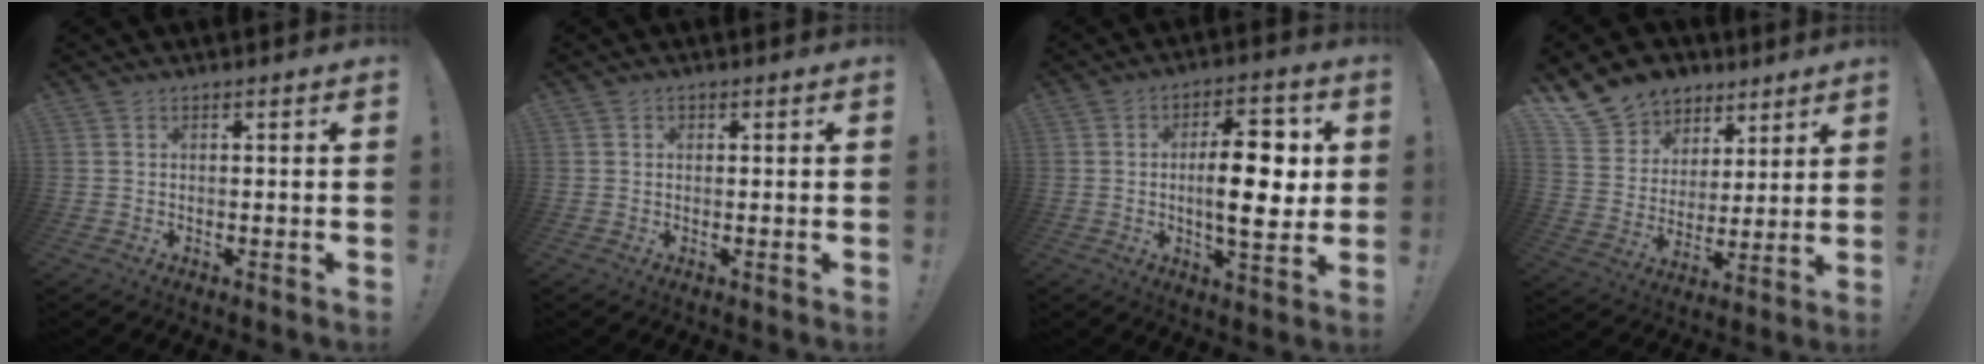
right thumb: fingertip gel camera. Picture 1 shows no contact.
{"total": 0.7, "force": [0.2, 0.7, 0.1], "torque": [0.005, -0.001, 0.003]}
{"total": 14.7, "force": [0.5, 5.6, 13.5], "torque": [-0.200, -0.004, -0.003]}
{"total": 12.0, "force": [7.9, 8.7, 2.1], "torque": [-0.036, -0.062, 0.163]}